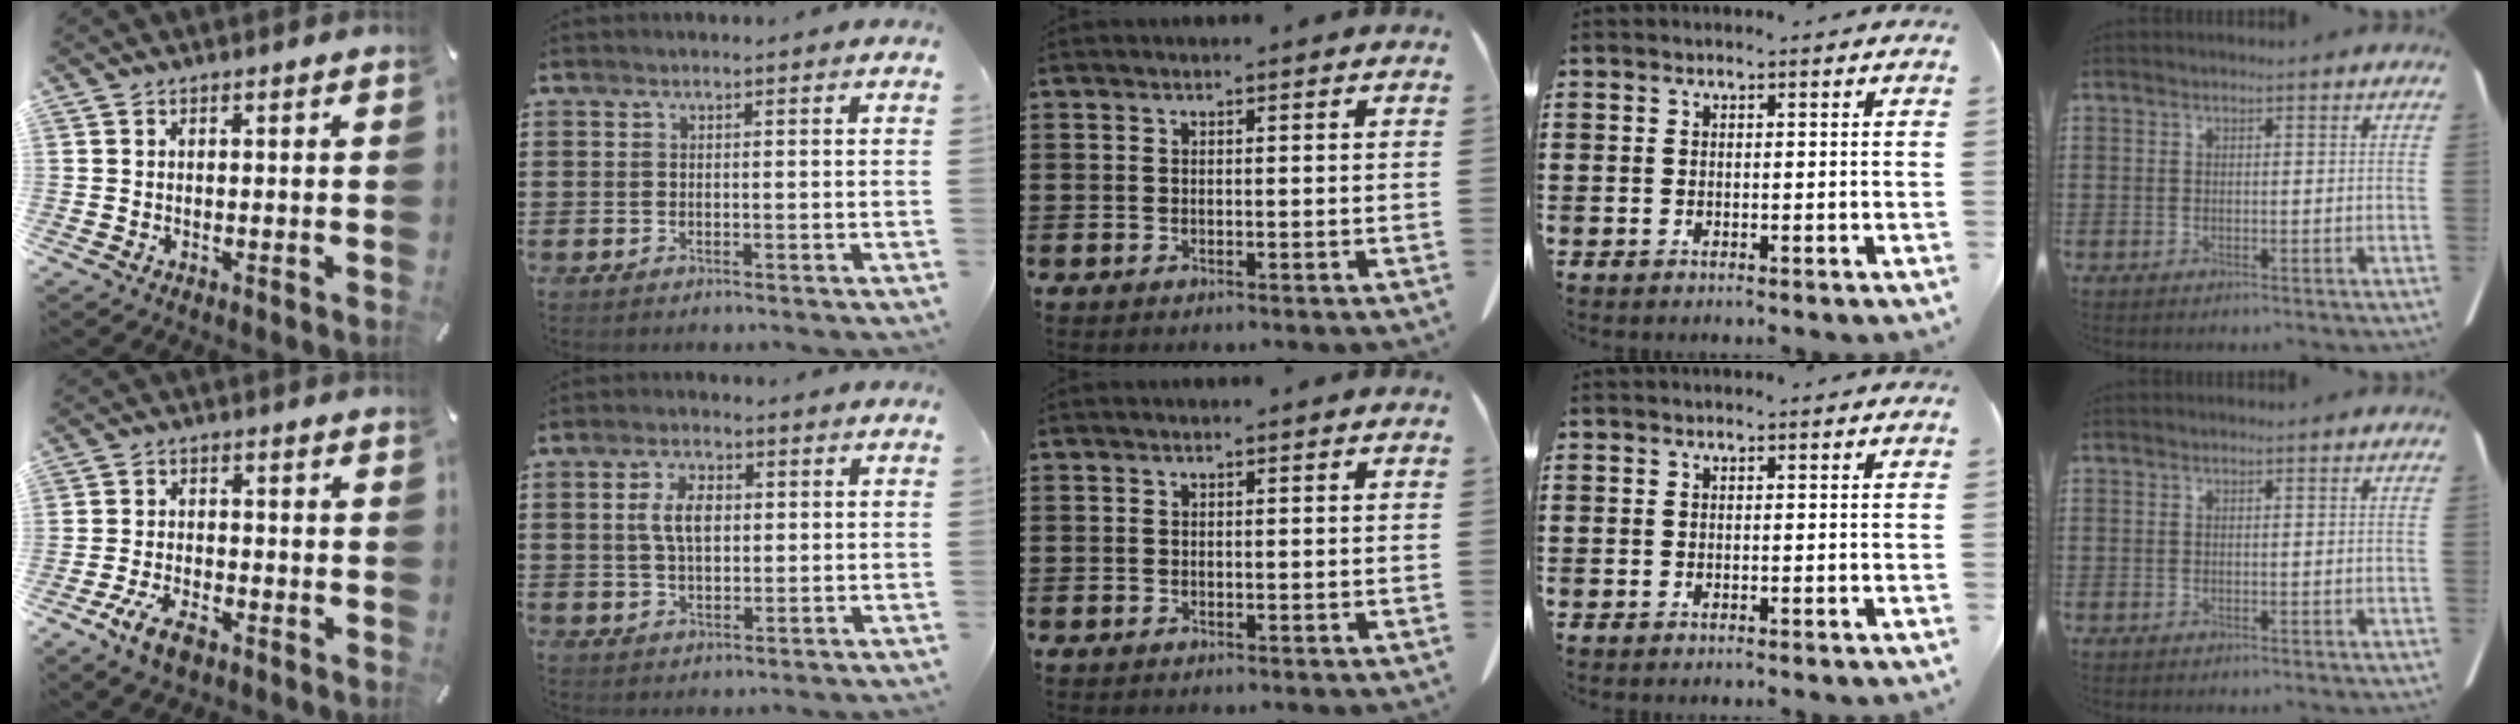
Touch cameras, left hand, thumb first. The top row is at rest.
{"thumb": {"total": 7.1, "force": [-4.1, 3.5, 4.6], "torque": [-0.100, 0.013, -0.078]}, "index": {"total": 5.4, "force": [1.1, 2.8, 4.5], "torque": [-0.094, 0.013, 0.017]}}